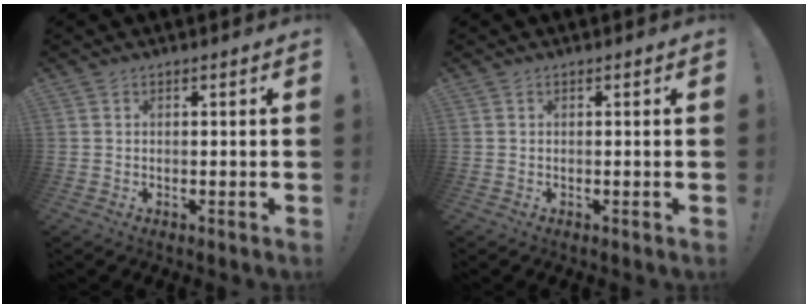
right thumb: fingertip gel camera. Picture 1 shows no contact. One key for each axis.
{"total": 0.0}